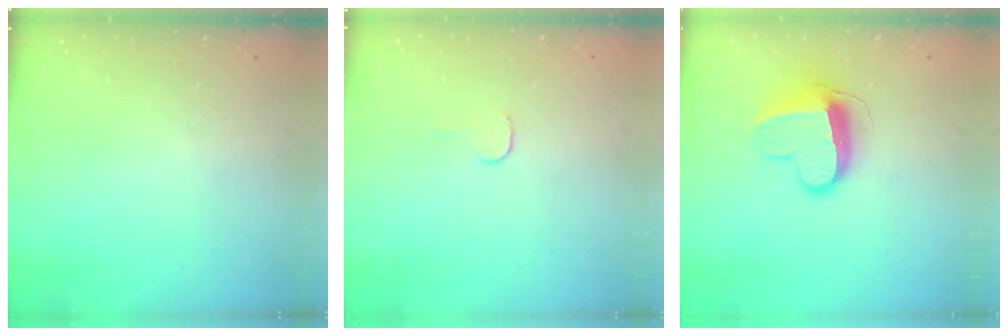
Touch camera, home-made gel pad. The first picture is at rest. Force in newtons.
{"total": 3.4, "press": 3.4, "slide": 0.3}
{"total": 11.3, "press": 11.3, "slide": 1.1}